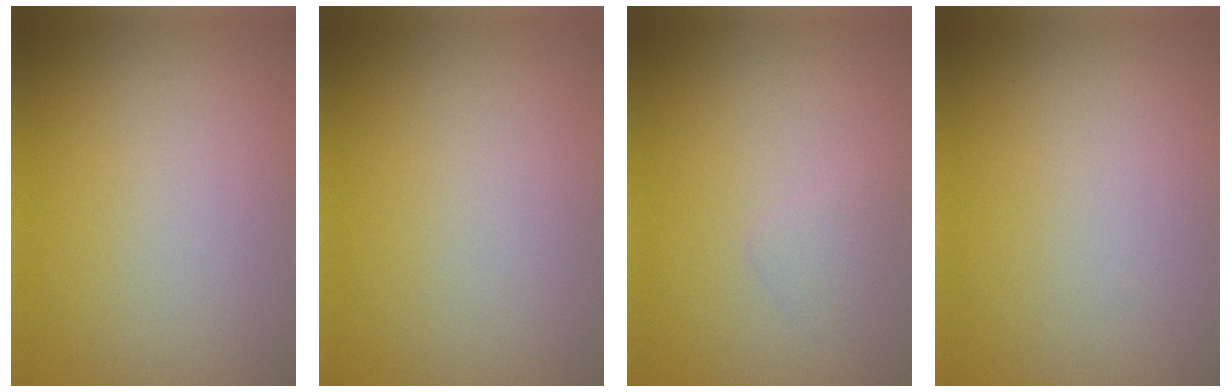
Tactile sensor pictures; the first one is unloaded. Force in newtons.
{"total": 0.0}
{"total": 0.9, "press": 0.9, "slide": 0.0}
{"total": 0.0}